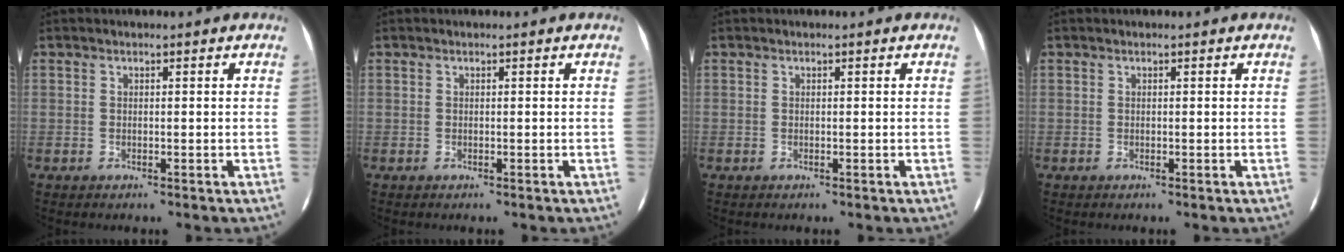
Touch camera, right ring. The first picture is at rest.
{"total": 0.0}
{"total": 0.0}
{"total": 0.0}